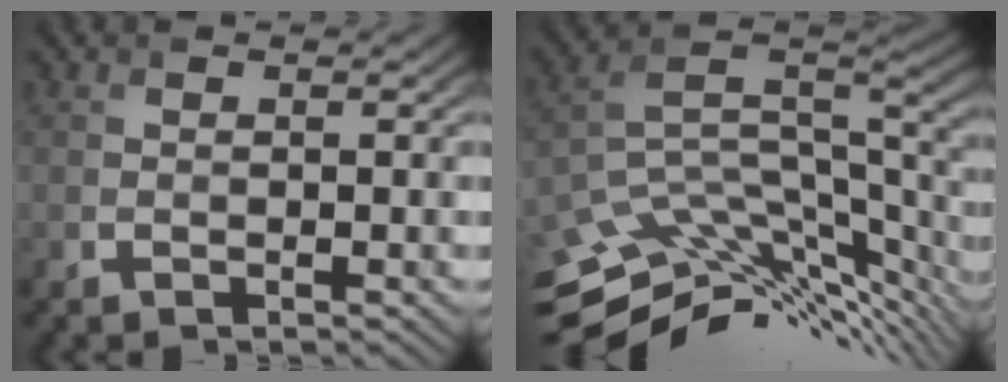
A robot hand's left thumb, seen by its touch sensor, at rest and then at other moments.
{"total": 11.9, "force": [-7.5, 4.4, 8.1], "torque": [-0.174, -0.009, -0.120]}